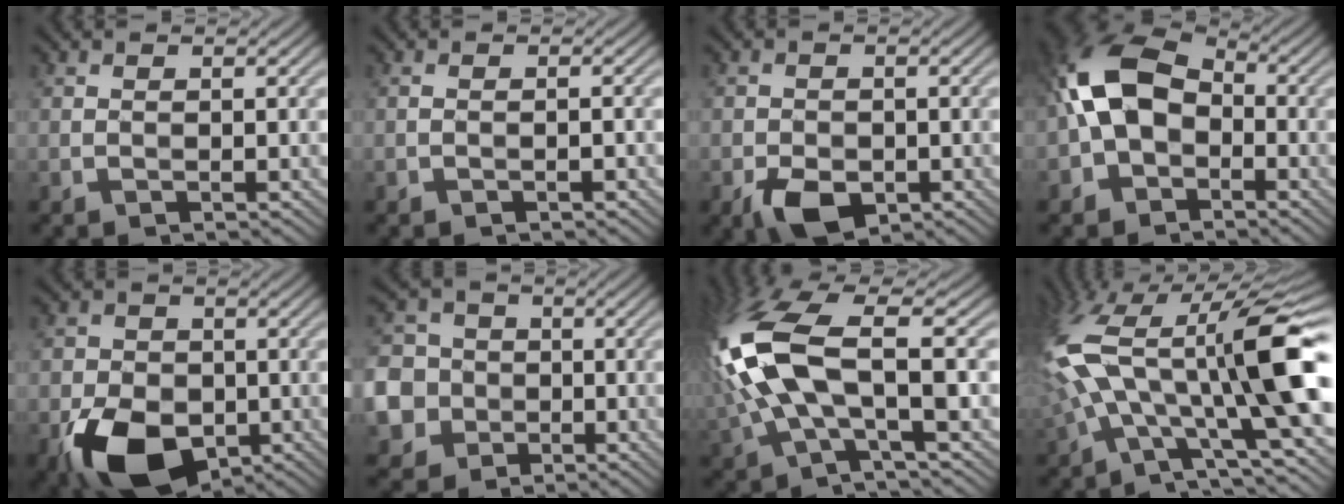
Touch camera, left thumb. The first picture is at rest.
{"total": 0.7, "force": [-0.5, 0.1, 0.5], "torque": [-0.008, 0.004, -0.009]}
{"total": 4.8, "force": [-2.5, 2.9, 2.9], "torque": [-0.055, -0.010, -0.046]}
{"total": 10.6, "force": [-1.5, 7.4, 7.4], "torque": [-0.169, 0.016, -0.050]}
{"total": 11.3, "force": [-5.1, 7.4, 6.9], "torque": [-0.132, -0.034, -0.093]}
{"total": 9.7, "force": [-2.7, 8.9, 2.9], "torque": [-0.100, -0.021, -0.077]}
{"total": 13.7, "force": [0.8, 5.4, 12.5], "torque": [-0.308, 0.006, 0.009]}
{"total": 17.9, "force": [-0.6, 7.4, 16.3], "torque": [-0.316, 0.003, -0.006]}